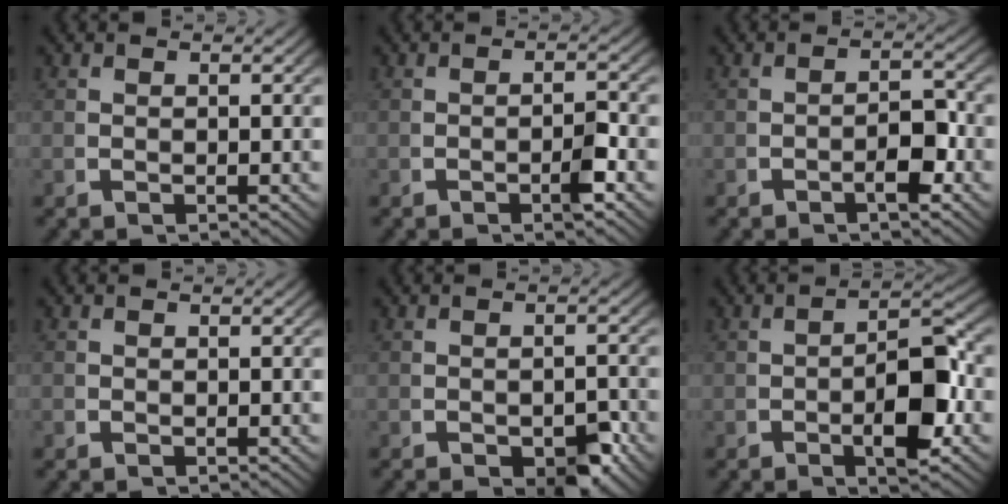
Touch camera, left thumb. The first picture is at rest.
{"total": 1.9, "force": [-0.8, 0.4, 1.7], "torque": [-0.025, 0.002, -0.016]}
{"total": 2.7, "force": [-0.9, 0.9, 2.4], "torque": [-0.038, -0.006, -0.015]}
{"total": 0.0}
{"total": 3.9, "force": [-2.0, 2.0, 2.7], "torque": [-0.036, -0.020, -0.027]}
{"total": 6.6, "force": [-0.8, 2.5, 6.0], "torque": [-0.095, -0.008, -0.013]}